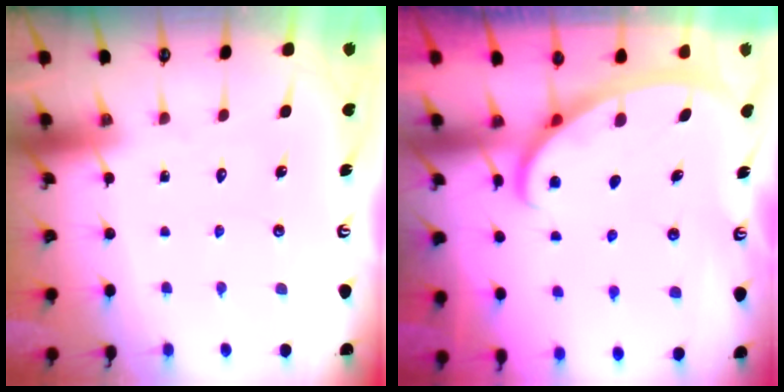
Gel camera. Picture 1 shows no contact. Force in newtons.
{"total": 2.8, "press": 2.8, "slide": 0.3}